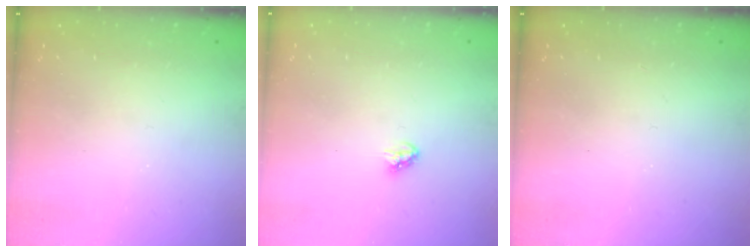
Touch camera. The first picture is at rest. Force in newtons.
{"total": 3.1, "press": 3.1, "slide": 0.2}
{"total": 0.0}